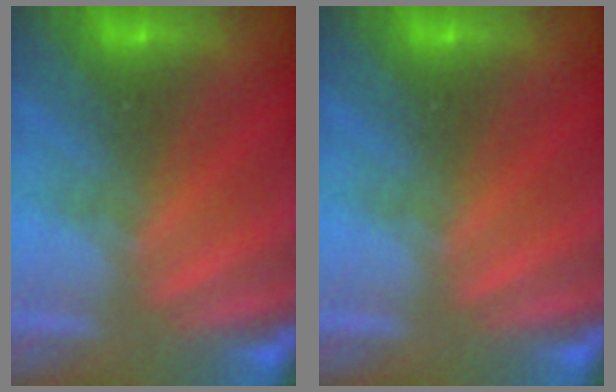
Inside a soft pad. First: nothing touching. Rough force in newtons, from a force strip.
{"total": 0.0}